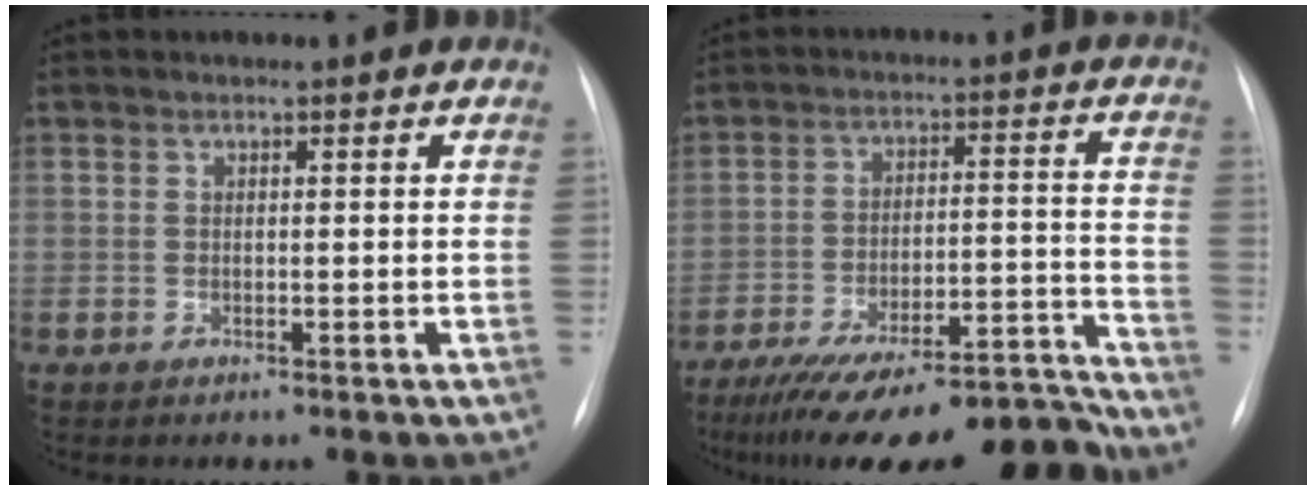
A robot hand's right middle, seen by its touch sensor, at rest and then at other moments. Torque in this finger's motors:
{"motor_torque": [1.09, -1.05, 0.66, 0.21]}